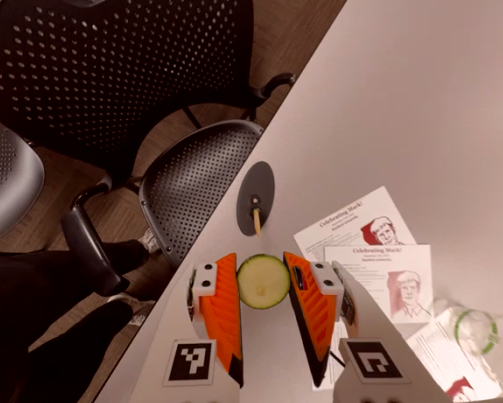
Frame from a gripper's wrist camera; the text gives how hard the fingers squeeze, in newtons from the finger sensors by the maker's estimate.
{"total": 9.6, "left": 9.8, "right": 9.5}